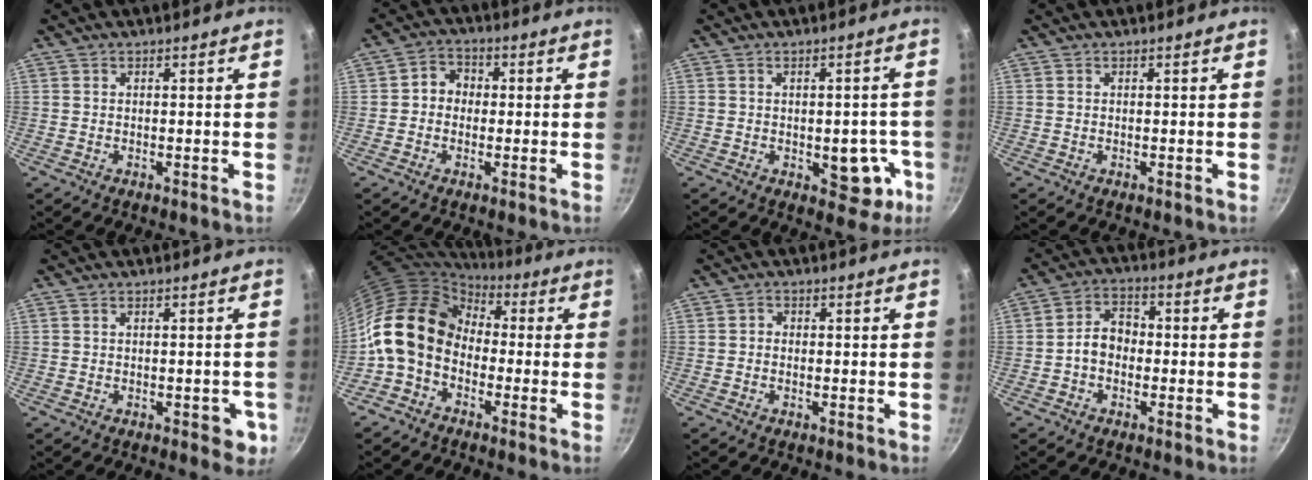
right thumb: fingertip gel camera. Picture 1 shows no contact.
{"total": 4.5, "force": [-0.1, 4.0, 2.1], "torque": [-0.008, 0.011, -0.014]}
{"total": 8.3, "force": [-2.2, 4.7, 6.4], "torque": [-0.035, 0.013, -0.021]}
{"total": 0.0}
{"total": 4.4, "force": [-1.1, 2.4, 3.5], "torque": [-0.012, 0.010, -0.011]}
{"total": 15.5, "force": [-0.8, 12.0, 9.7], "torque": [-0.166, 0.041, -0.035]}
{"total": 1.0, "force": [-0.3, 0.9, 0.4], "torque": [-0.005, 0.005, -0.007]}
{"total": 5.9, "force": [-1.1, 4.5, 3.7], "torque": [-0.040, 0.026, -0.031]}